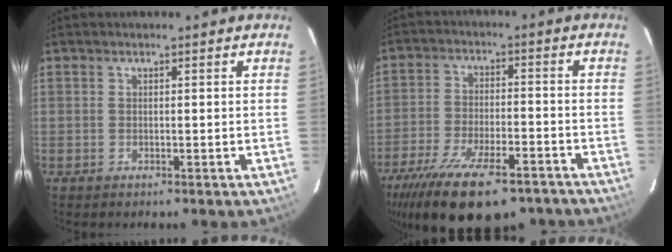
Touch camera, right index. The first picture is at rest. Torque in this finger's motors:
{"motor_torque": [2.14, 0.00, 1.05, 0.21]}